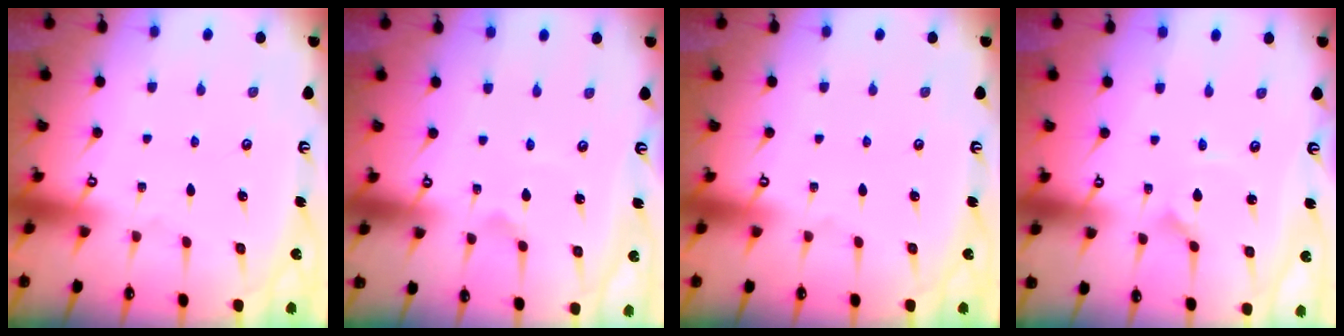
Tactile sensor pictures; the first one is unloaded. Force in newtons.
{"total": 2.3, "press": 2.3, "slide": 0.1}
{"total": 0.0}
{"total": 1.6, "press": 1.6, "slide": 0.1}